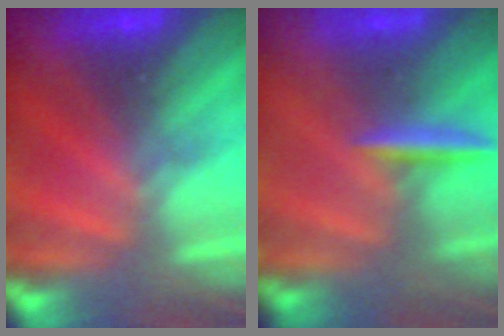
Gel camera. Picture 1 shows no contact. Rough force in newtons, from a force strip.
{"total": 2.9}